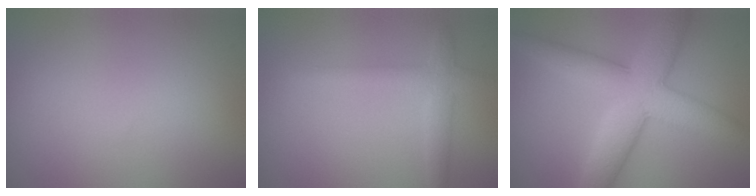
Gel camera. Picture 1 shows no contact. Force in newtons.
{"total": 2.4, "press": 2.4, "slide": 0.1}
{"total": 7.7, "press": 7.7, "slide": 0.3}